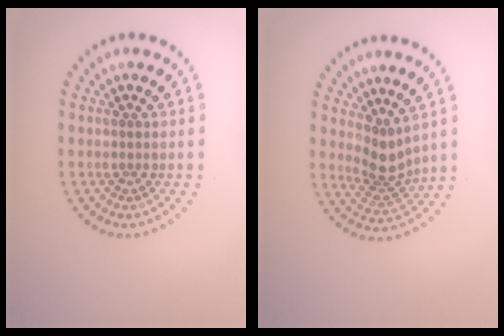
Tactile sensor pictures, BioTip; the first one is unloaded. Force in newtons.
{"total": 3.0, "press": 2.2, "slide": 2.0}